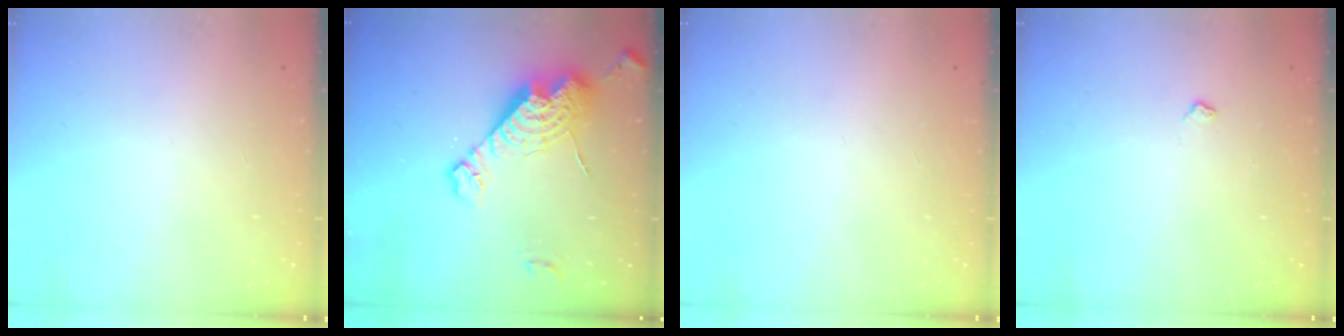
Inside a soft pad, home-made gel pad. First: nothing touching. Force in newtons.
{"total": 16.6, "press": 16.5, "slide": 1.5}
{"total": 0.0}
{"total": 3.6, "press": 3.5, "slide": 0.6}